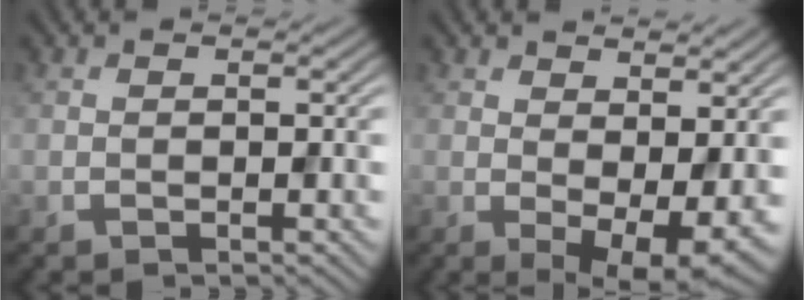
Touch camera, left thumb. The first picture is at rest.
{"total": 6.3, "force": [1.2, 2.7, 5.6], "torque": [-0.087, -0.013, 0.028]}